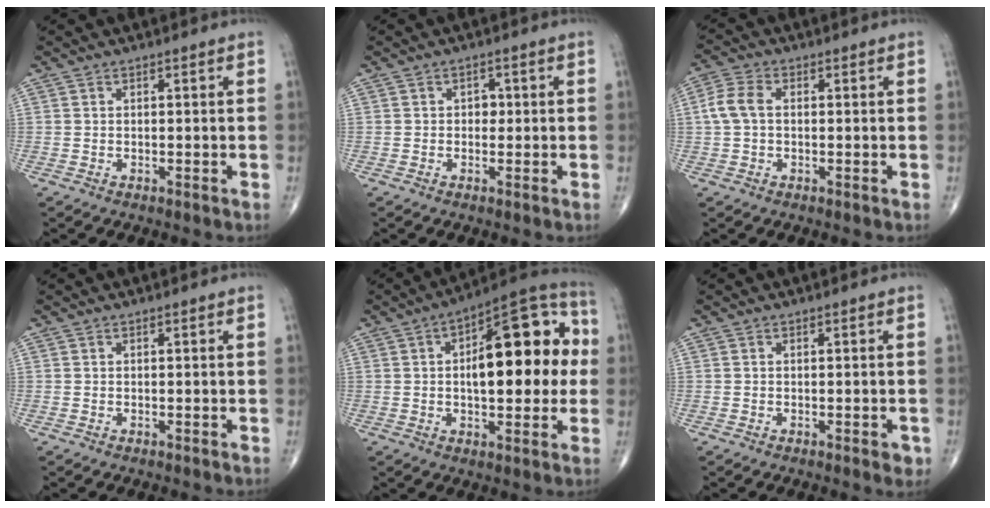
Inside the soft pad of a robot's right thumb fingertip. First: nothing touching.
{"total": 1.7, "force": [0.1, 1.4, 1.0], "torque": [-0.002, 0.004, -0.003]}
{"total": 5.1, "force": [0.3, 3.3, 3.9], "torque": [-0.093, 0.017, 0.001]}
{"total": 0.0}
{"total": 20.9, "force": [1.9, 9.2, 18.6], "torque": [-0.229, 0.032, 0.017]}
{"total": 1.8, "force": [-0.7, 0.7, 1.5], "torque": [-0.015, -0.001, -0.007]}